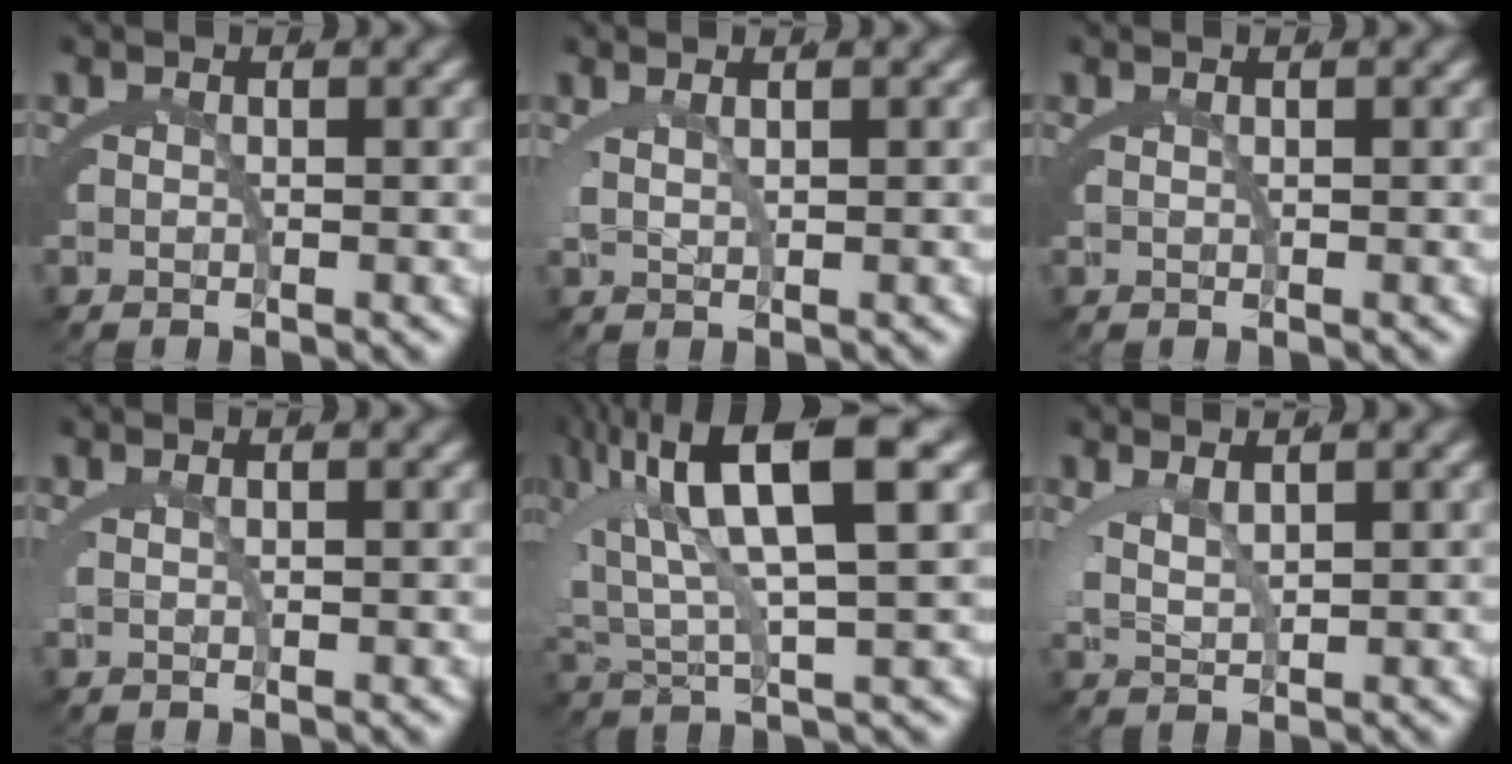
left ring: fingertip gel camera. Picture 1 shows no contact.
{"total": 1.7, "force": [1.2, 0.1, 1.1], "torque": [-0.024, -0.002, 0.029]}
{"total": 0.0}
{"total": 1.0, "force": [0.5, -0.3, 0.8], "torque": [-0.014, 0.002, 0.012]}
{"total": 9.6, "force": [3.0, 4.1, 8.2], "torque": [-0.163, 0.000, 0.056]}
{"total": 2.6, "force": [1.5, 1.1, 1.8], "torque": [-0.044, -0.007, 0.036]}